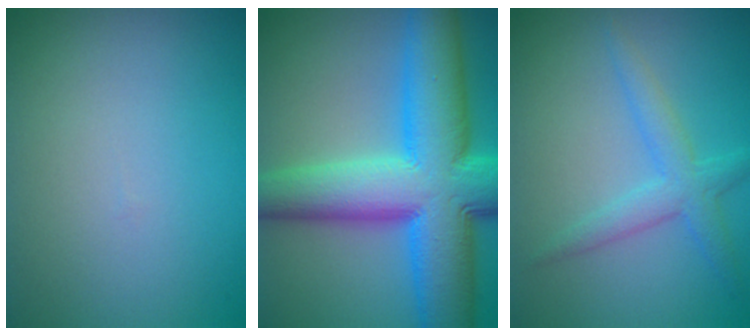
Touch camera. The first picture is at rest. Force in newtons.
{"total": 13.6, "press": 13.6, "slide": 0.2}
{"total": 2.8, "press": 2.8, "slide": 0.1}